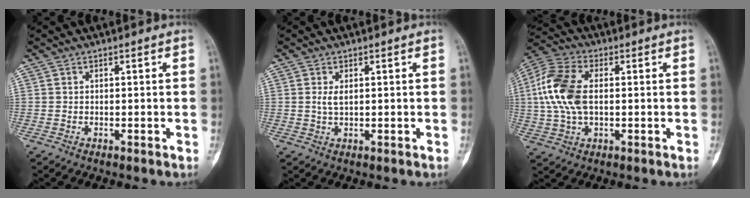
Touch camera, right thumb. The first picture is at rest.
{"total": 2.0, "force": [0.5, 0.9, 1.7], "torque": [-0.037, -0.001, 0.013]}
{"total": 13.0, "force": [1.1, 7.5, 10.6], "torque": [-0.237, 0.016, 0.018]}